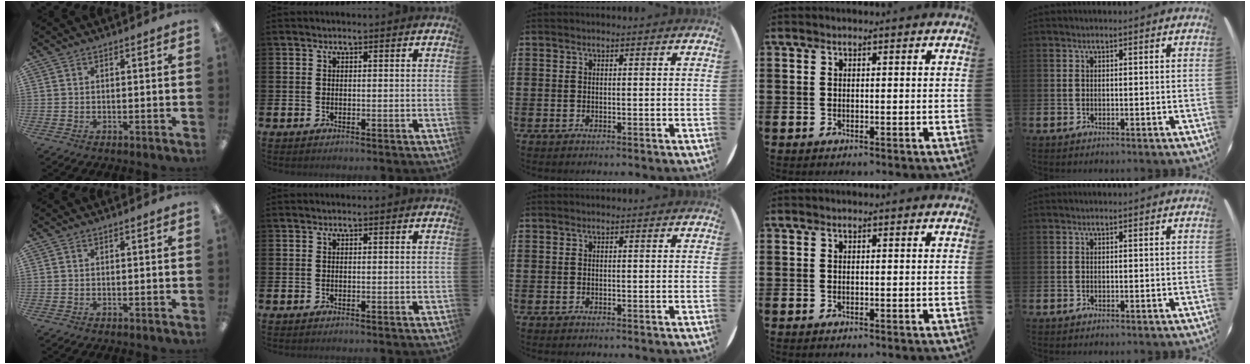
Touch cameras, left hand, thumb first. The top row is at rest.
{}